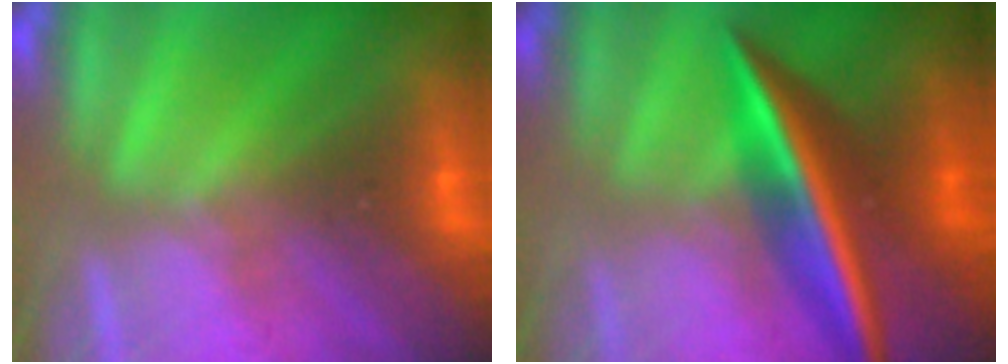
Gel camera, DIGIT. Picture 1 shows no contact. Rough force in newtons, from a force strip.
{"total": 2.5}